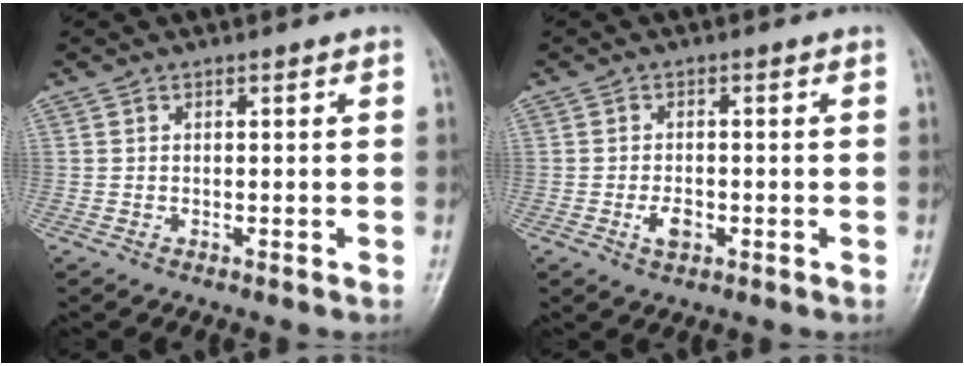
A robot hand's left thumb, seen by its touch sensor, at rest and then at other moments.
{"total": 3.0, "force": [-1.1, 1.9, 2.2], "torque": [-0.035, 0.002, -0.018]}